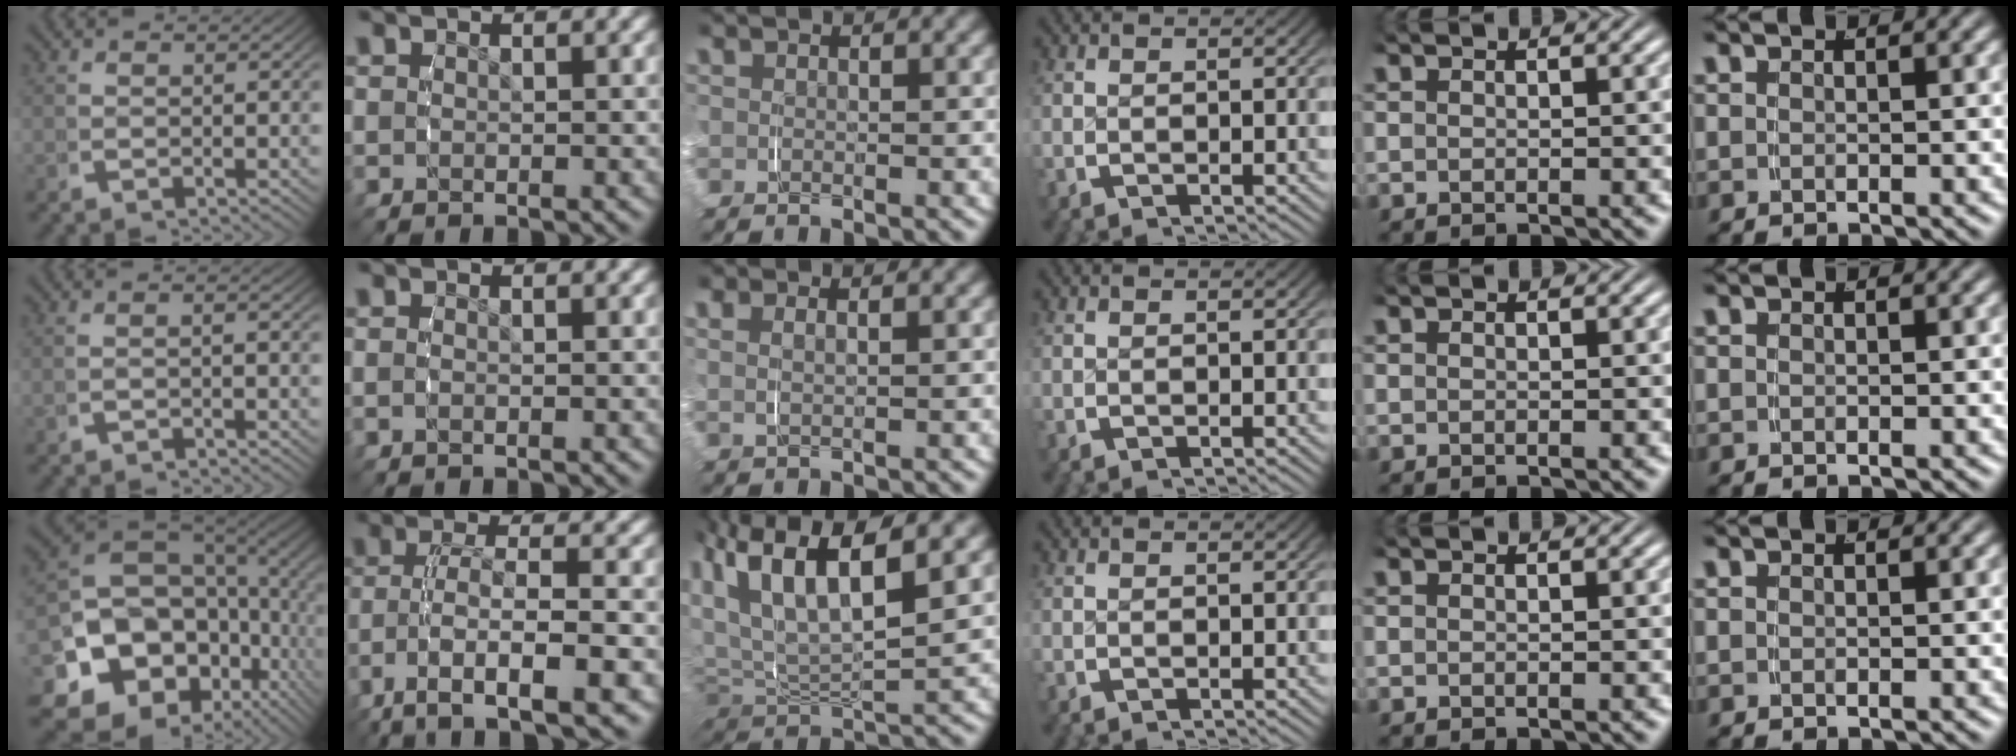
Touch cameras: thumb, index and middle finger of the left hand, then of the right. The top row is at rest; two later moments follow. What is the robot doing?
{"motion": "grasp_and_lifting", "object": "shirt"}